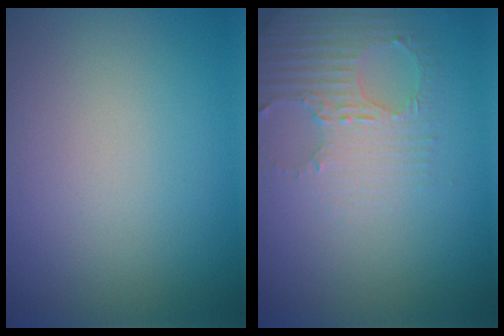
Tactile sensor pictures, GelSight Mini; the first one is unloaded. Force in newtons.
{"total": 2.9, "press": 2.7, "slide": 1.1}